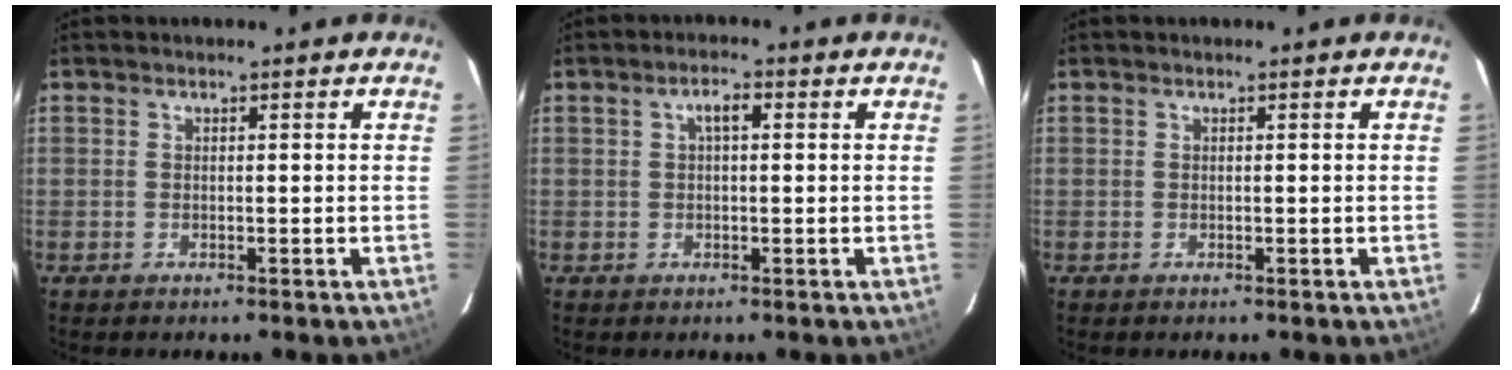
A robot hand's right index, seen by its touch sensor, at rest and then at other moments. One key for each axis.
{"total": 2.6, "fx": 0.6, "fy": 1.0, "fz": 2.3, "tx": -0.044, "ty": 0.011, "tz": 0.011}
{"total": 0.0}